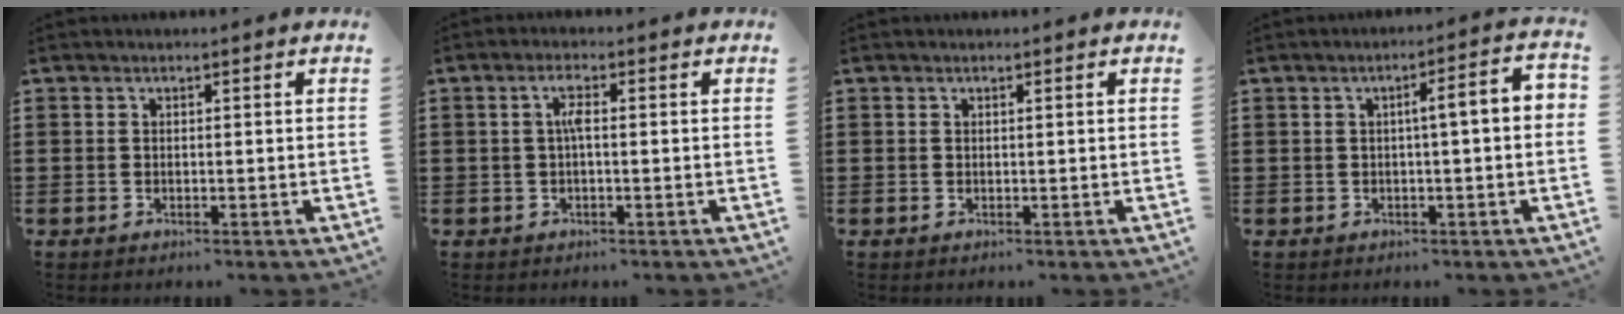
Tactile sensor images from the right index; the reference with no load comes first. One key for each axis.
{"total": 2.7, "fx": 0.0, "fy": 0.6, "fz": 2.6, "tx": -0.052, "ty": 0.004, "tz": -0.003}
{"total": 0.0}
{"total": 4.1, "fx": -0.1, "fy": 0.3, "fz": 4.1, "tx": -0.065, "ty": 0.001, "tz": -0.009}